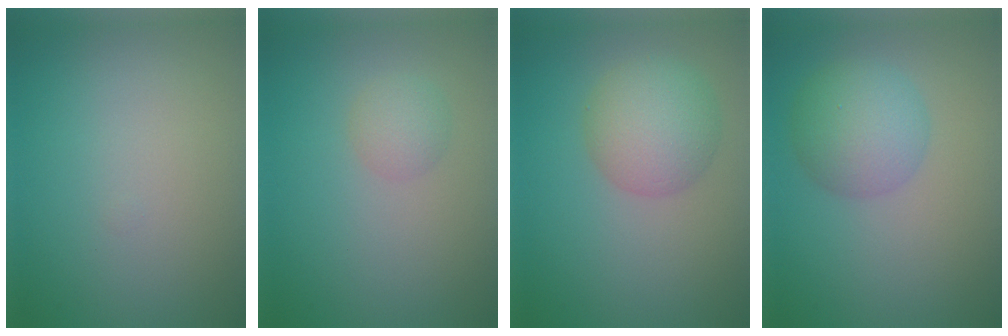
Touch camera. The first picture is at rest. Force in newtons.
{"total": 1.7, "press": 1.7, "slide": 0.0}
{"total": 4.8, "press": 4.8, "slide": 0.1}
{"total": 4.5, "press": 4.5, "slide": 0.1}